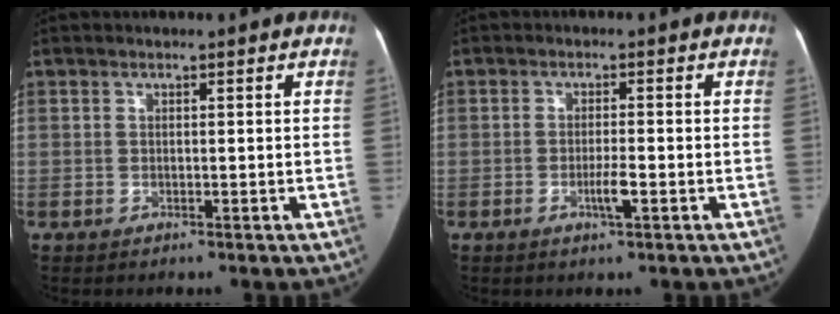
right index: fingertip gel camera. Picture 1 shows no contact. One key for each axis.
{"total": 3.1, "fx": -1.2, "fy": 0.4, "fz": 2.8, "tx": -0.053, "ty": 0.000, "tz": -0.021}